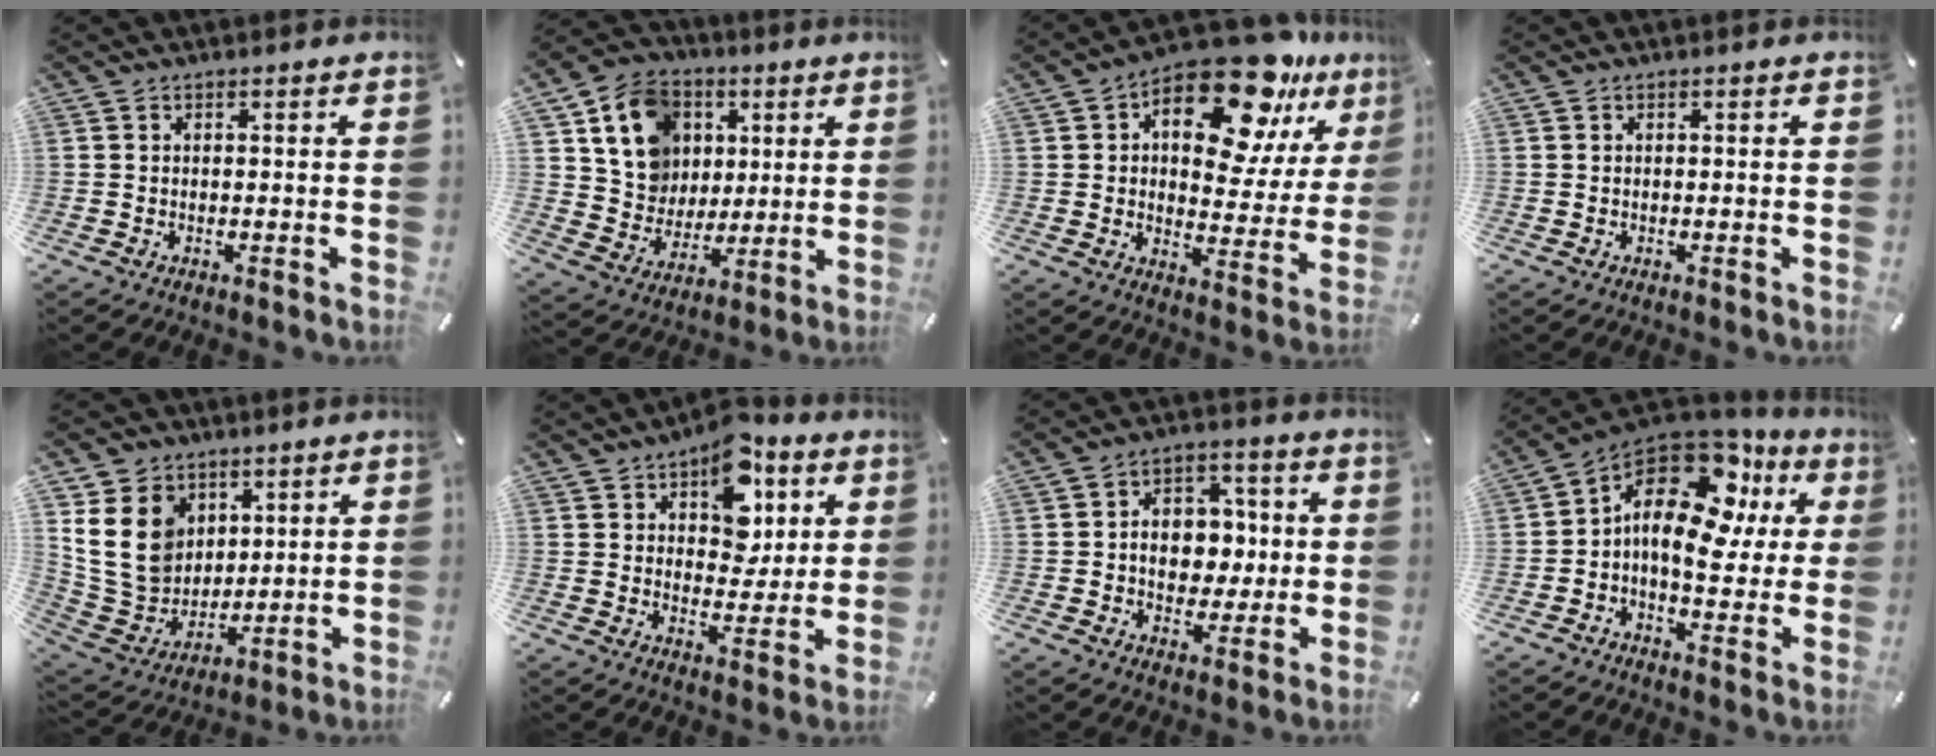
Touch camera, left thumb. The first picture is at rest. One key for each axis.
{"total": 14.4, "fx": 5.0, "fy": 12.7, "fz": 4.8, "tx": -0.087, "ty": -0.014, "tz": 0.102}
{"total": 19.5, "fx": 12.4, "fy": 8.9, "fz": 12.0, "tx": -0.173, "ty": -0.084, "tz": 0.205}
{"total": 0.0}
{"total": 15.0, "fx": 4.5, "fy": 12.6, "fz": 6.7, "tx": -0.155, "ty": -0.018, "tz": 0.092}
{"total": 12.5, "fx": 6.5, "fy": 8.4, "fz": 6.6, "tx": -0.084, "ty": -0.029, "tz": 0.112}
{"total": 9.9, "fx": -0.2, "fy": 8.1, "fz": 5.7, "tx": -0.076, "ty": 0.010, "tz": 0.000}
{"total": 17.6, "fx": 5.1, "fy": 11.0, "fz": 12.7, "tx": -0.206, "ty": -0.030, "tz": 0.084}